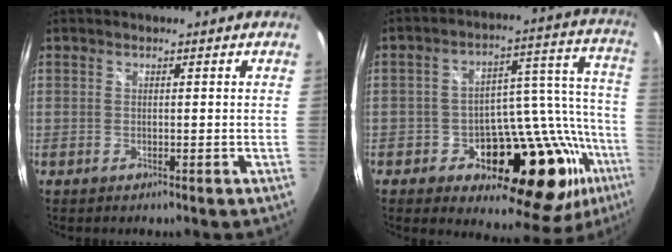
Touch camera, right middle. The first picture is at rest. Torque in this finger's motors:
{"motor_torque": [1.07, -1.07, 0.28, 0.11]}